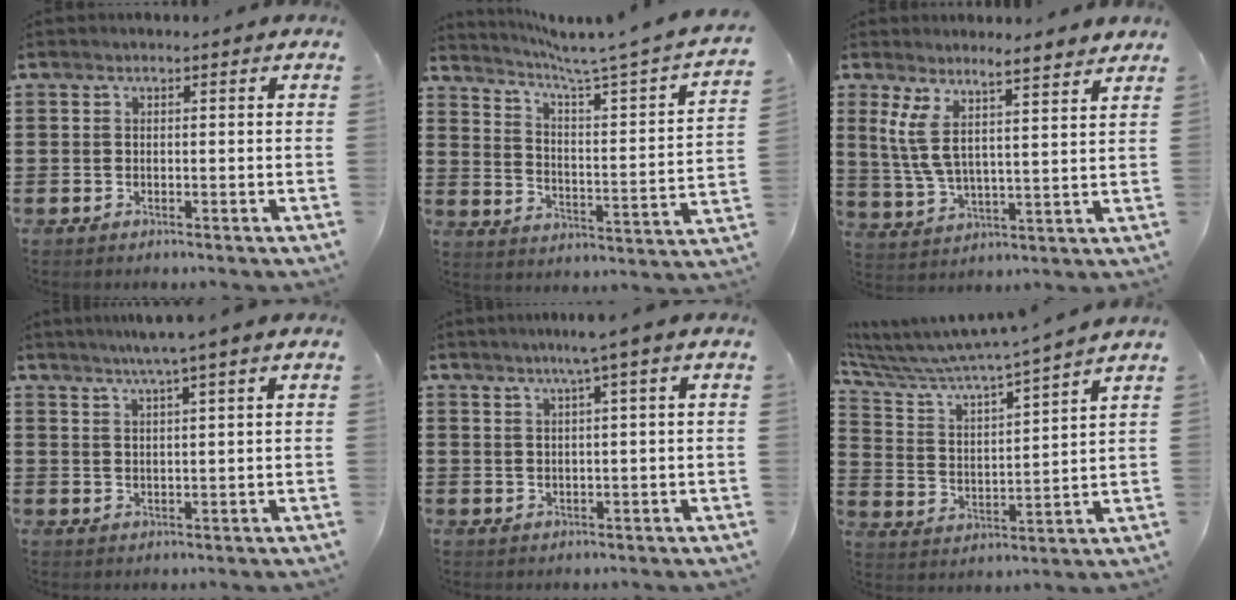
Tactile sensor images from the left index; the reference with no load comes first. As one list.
[{"total": 4.5, "force": [3.4, -1.1, 2.7], "torque": [-0.069, -0.046, 0.045]}, {"total": 6.8, "force": [5.3, 0.6, 4.2], "torque": [-0.104, -0.025, 0.091]}, {"total": 3.4, "force": [2.3, -0.7, 2.4], "torque": [-0.049, -0.006, 0.037]}, {"total": 3.0, "force": [1.3, -0.7, 2.6], "torque": [-0.048, -0.005, 0.020]}, {"total": 5.9, "force": [5.7, -0.1, 1.4], "torque": [-0.059, -0.047, 0.091]}]